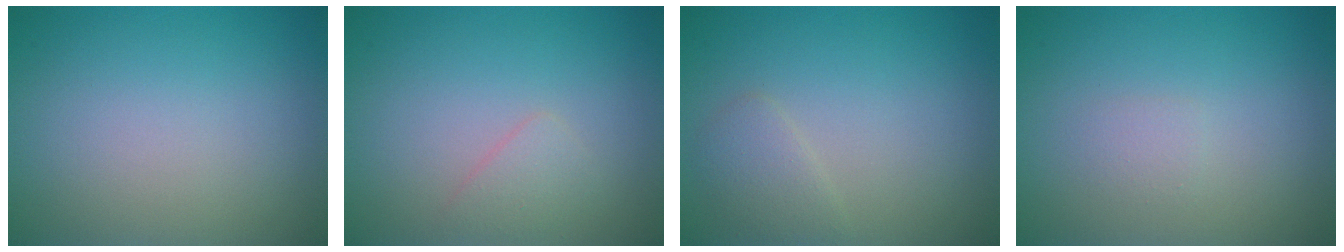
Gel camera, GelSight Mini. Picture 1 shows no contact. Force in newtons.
{"total": 1.3, "press": 1.3, "slide": 0.1}
{"total": 1.7, "press": 1.7, "slide": 0.0}
{"total": 0.8, "press": 0.8, "slide": 0.1}